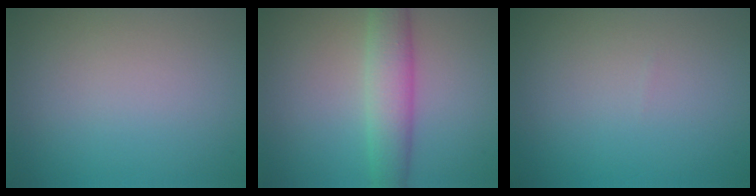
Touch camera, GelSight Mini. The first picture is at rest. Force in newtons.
{"total": 4.6, "press": 4.6, "slide": 0.1}
{"total": 0.0}